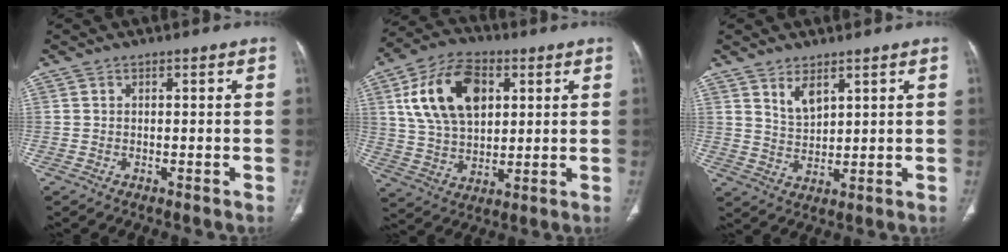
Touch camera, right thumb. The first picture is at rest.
{"total": 16.9, "force": [5.2, 10.6, 12.1], "torque": [-0.202, -0.002, 0.100]}
{"total": 4.6, "force": [2.9, 2.2, 2.9], "torque": [-0.045, -0.024, 0.063]}